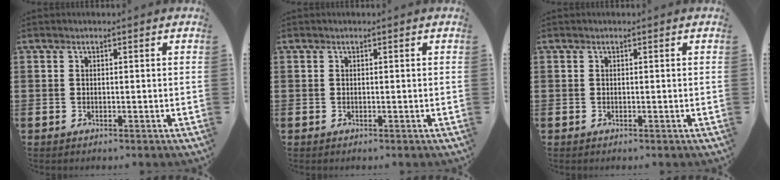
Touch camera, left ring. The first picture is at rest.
{"total": 0.0}
{"total": 0.0}